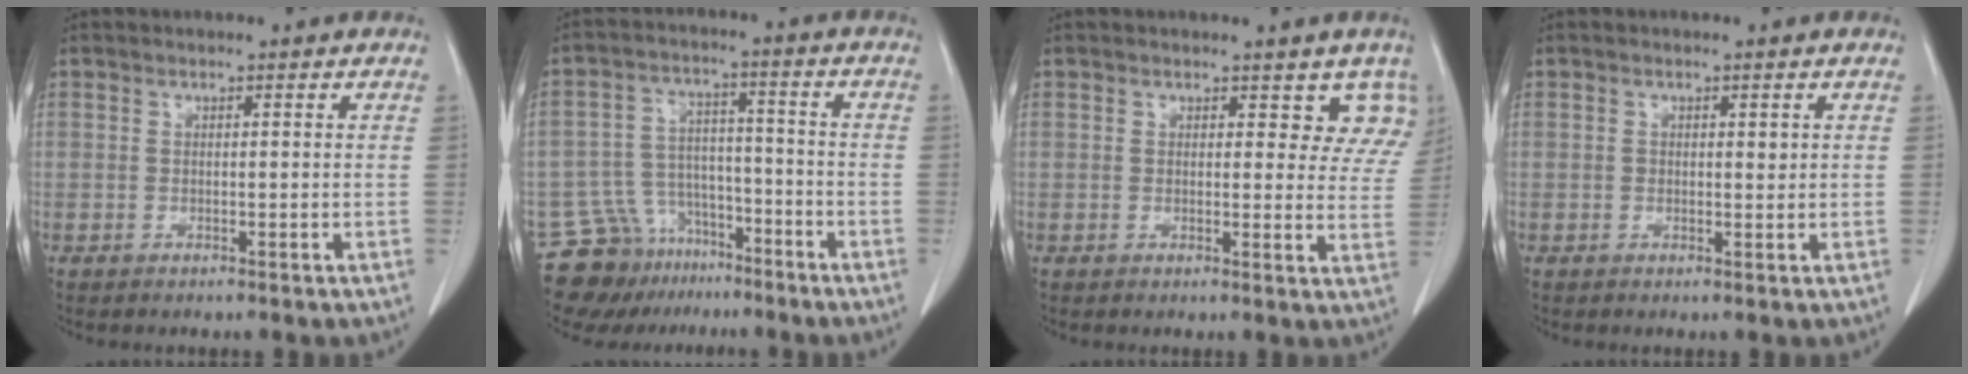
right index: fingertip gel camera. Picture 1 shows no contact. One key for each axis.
{"total": 10.7, "fx": -8.4, "fy": 6.3, "fz": 1.5, "tx": -0.030, "ty": 0.039, "tz": -0.135}
{"total": 5.8, "fx": 4.5, "fy": 3.2, "fz": 1.9, "tx": 0.008, "ty": -0.011, "tz": 0.029}
{"total": 1.0, "fx": 0.2, "fy": 0.6, "fz": 0.8, "tx": -0.011, "ty": 0.001, "tz": 0.001}